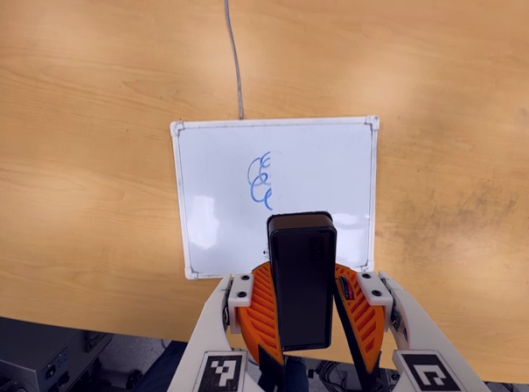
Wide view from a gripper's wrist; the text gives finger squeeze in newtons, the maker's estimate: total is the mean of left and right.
{"total": 7.6, "left": 8.7, "right": 6.6}